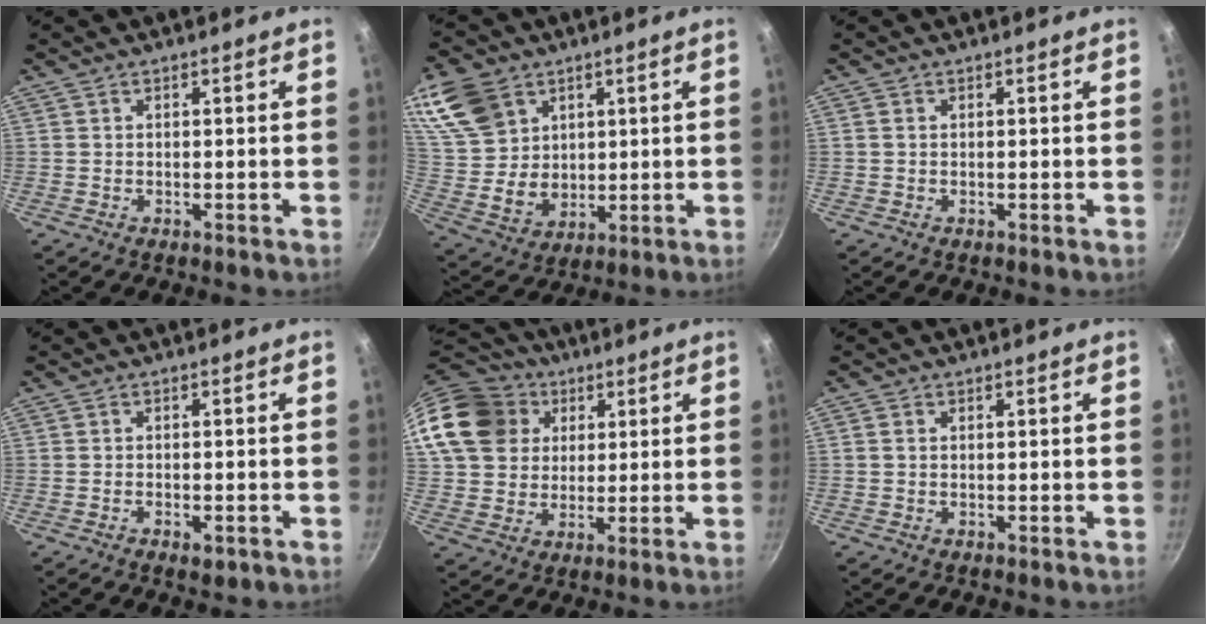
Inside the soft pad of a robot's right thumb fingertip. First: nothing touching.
{"total": 17.3, "force": [7.9, 13.1, 8.1], "torque": [-0.138, -0.021, 0.171]}
{"total": 0.6, "force": [0.1, 0.5, 0.3], "torque": [-0.005, 0.003, 0.000]}
{"total": 2.4, "force": [-1.3, 1.1, 1.7], "torque": [-0.030, 0.004, -0.019]}
{"total": 18.1, "force": [6.2, 14.8, 8.3], "torque": [-0.148, 0.022, 0.114]}
{"total": 0.8, "force": [0.1, 0.7, 0.5], "torque": [-0.008, 0.004, 0.000]}